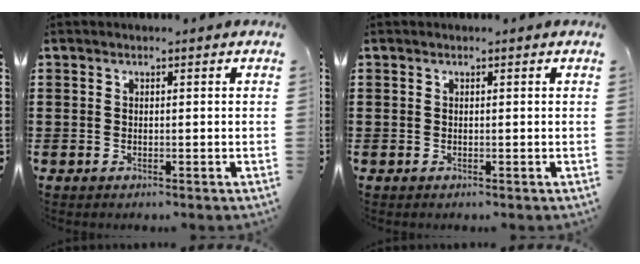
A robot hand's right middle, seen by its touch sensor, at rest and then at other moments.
{"total": 0.0}